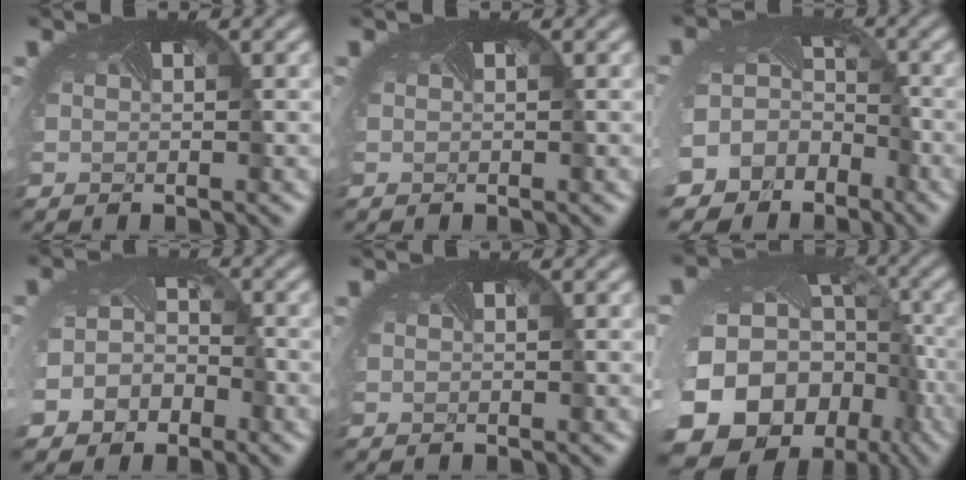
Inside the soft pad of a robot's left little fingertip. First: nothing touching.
{"total": 0.0}
{"total": 12.9, "force": [-6.3, 10.6, 3.7], "torque": [-0.123, -0.055, -0.083]}
{"total": 5.8, "force": [-3.3, 4.4, 1.7], "torque": [-0.014, -0.016, -0.047]}
{"total": 0.0}
{"total": 22.0, "force": [-8.5, 17.1, 10.7], "torque": [-0.200, -0.064, -0.131]}